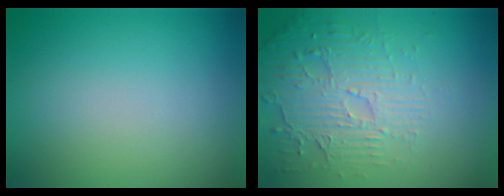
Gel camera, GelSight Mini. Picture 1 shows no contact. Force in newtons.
{"total": 5.9, "press": 3.7, "slide": 4.6}